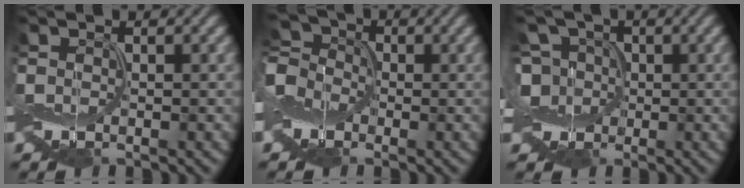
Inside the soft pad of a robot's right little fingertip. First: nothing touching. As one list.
[{"total": 5.3, "force": [-2.1, 4.3, 2.2], "torque": [-0.065, 0.004, -0.055]}, {"total": 7.5, "force": [-0.3, 6.5, 3.8], "torque": [-0.084, 0.026, -0.047]}]